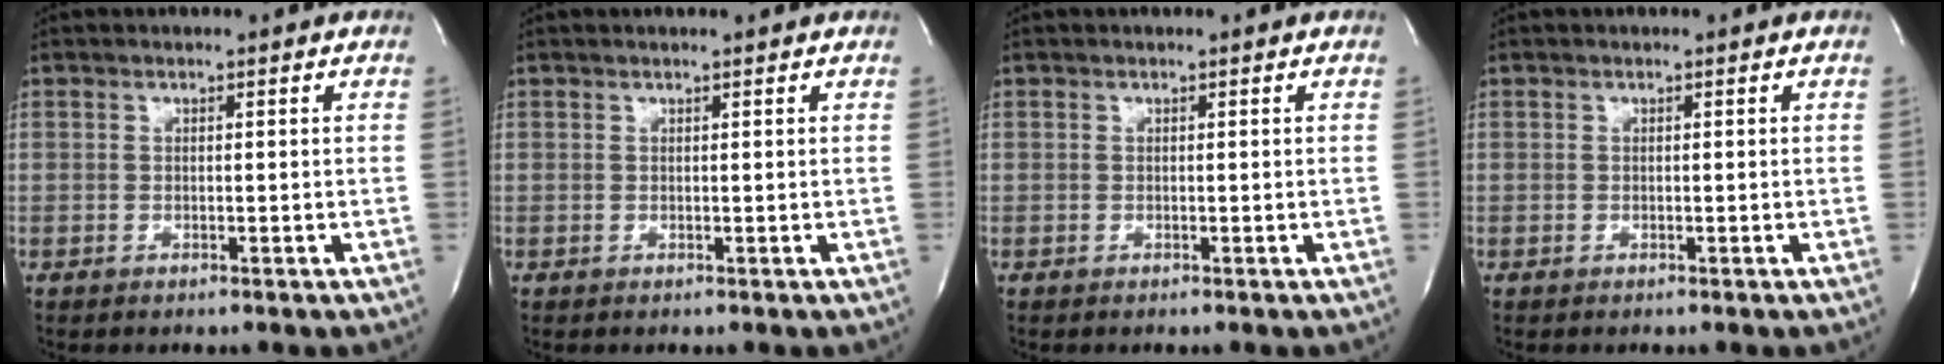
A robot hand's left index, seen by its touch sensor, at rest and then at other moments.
{"total": 1.2, "force": [1.1, -0.1, 0.4], "torque": [-0.011, 0.009, 0.017]}
{"total": 0.0}
{"total": 0.0}